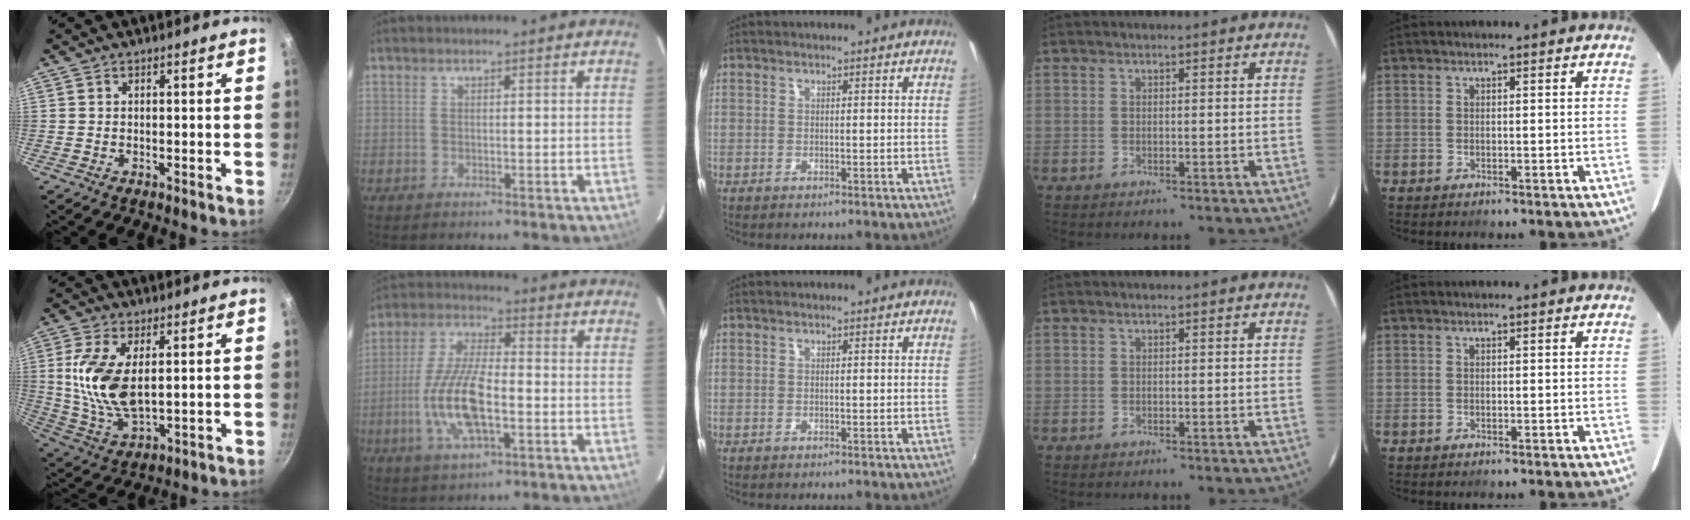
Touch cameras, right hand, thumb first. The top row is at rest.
{"thumb": {"total": 13.0, "force": [2.2, 6.7, 11.0], "torque": [-0.215, -0.015, 0.051]}, "index": {"total": 13.6, "force": [-3.5, 4.8, 12.2], "torque": [-0.258, -0.004, -0.066]}}